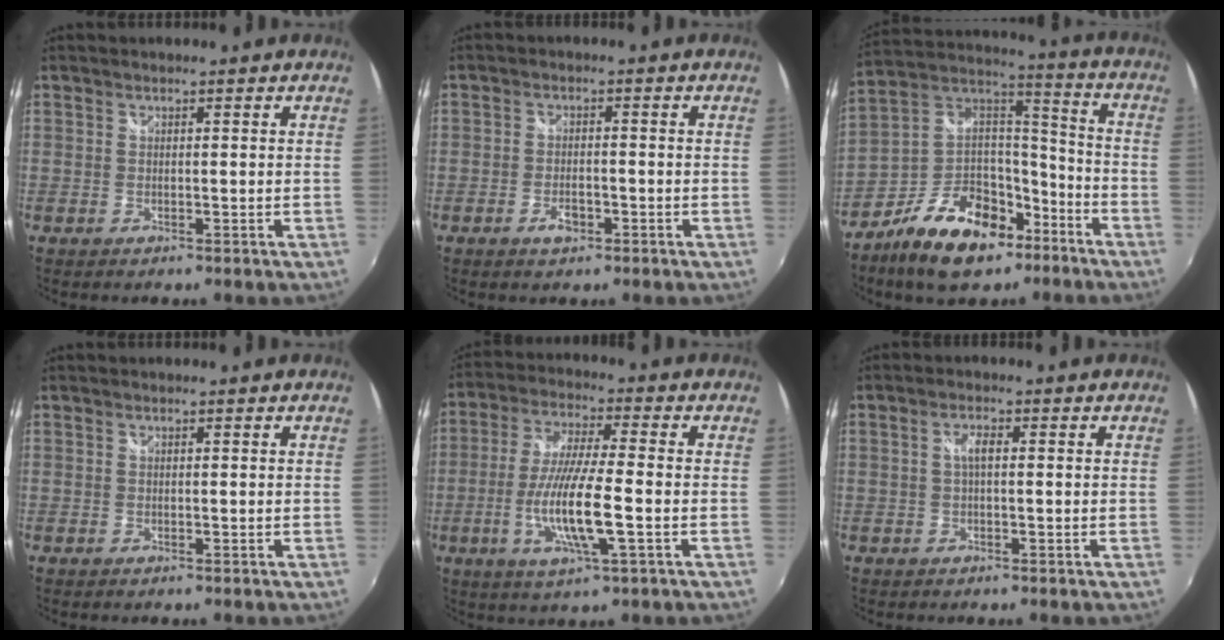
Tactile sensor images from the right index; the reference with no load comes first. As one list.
[{"total": 3.4, "force": [-1.8, 1.8, 2.3], "torque": [-0.049, -0.002, -0.033]}, {"total": 19.2, "force": [-11.3, 10.6, 11.4], "torque": [-0.226, 0.035, -0.184]}, {"total": 0.0}, {"total": 12.6, "force": [-3.4, 1.5, 12.0], "torque": [-0.239, -0.013, -0.065]}, {"total": 2.2, "force": [0.1, 0.7, 2.0], "torque": [-0.039, 0.005, 0.000]}]